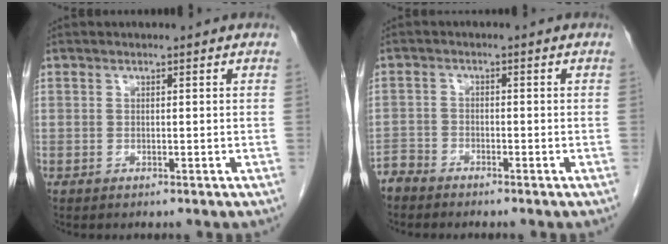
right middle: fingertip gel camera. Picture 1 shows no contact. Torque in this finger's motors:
{"motor_torque": [0.19, -0.20, 0.00, 0.00]}